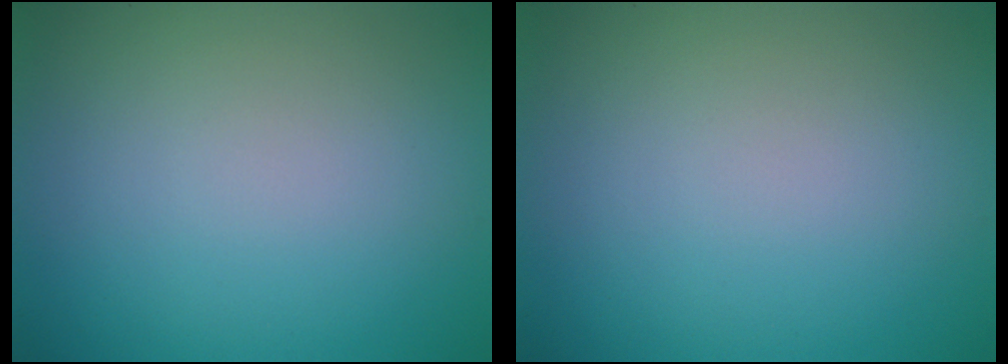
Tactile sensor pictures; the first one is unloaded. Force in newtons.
{"total": 0.0}